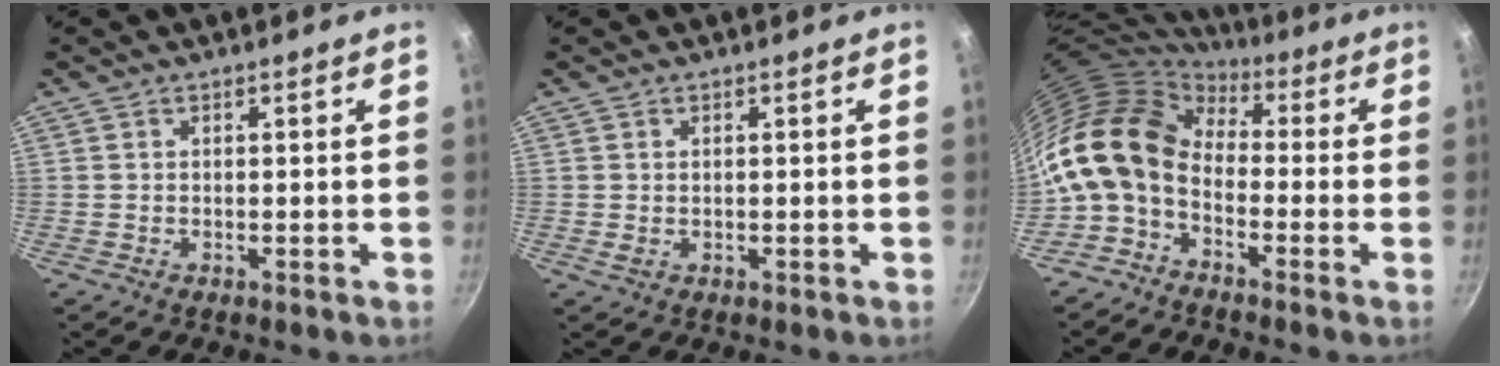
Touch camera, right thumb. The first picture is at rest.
{"total": 1.1, "force": [0.2, 0.8, 0.8], "torque": [-0.009, -0.004, 0.004]}
{"total": 14.1, "force": [-1.0, 9.8, 10.0], "torque": [-0.182, 0.030, -0.041]}